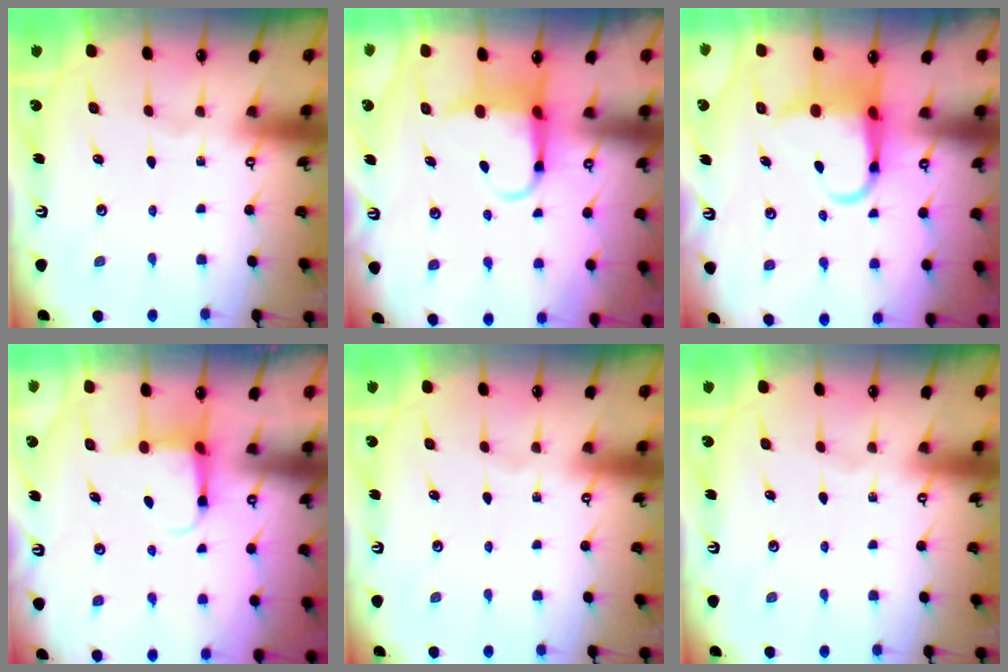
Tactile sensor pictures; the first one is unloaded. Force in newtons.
{"total": 5.6, "press": 5.5, "slide": 1.0}
{"total": 7.5, "press": 7.3, "slide": 1.7}
{"total": 4.3, "press": 4.3, "slide": 0.5}
{"total": 0.0}
{"total": 0.0}